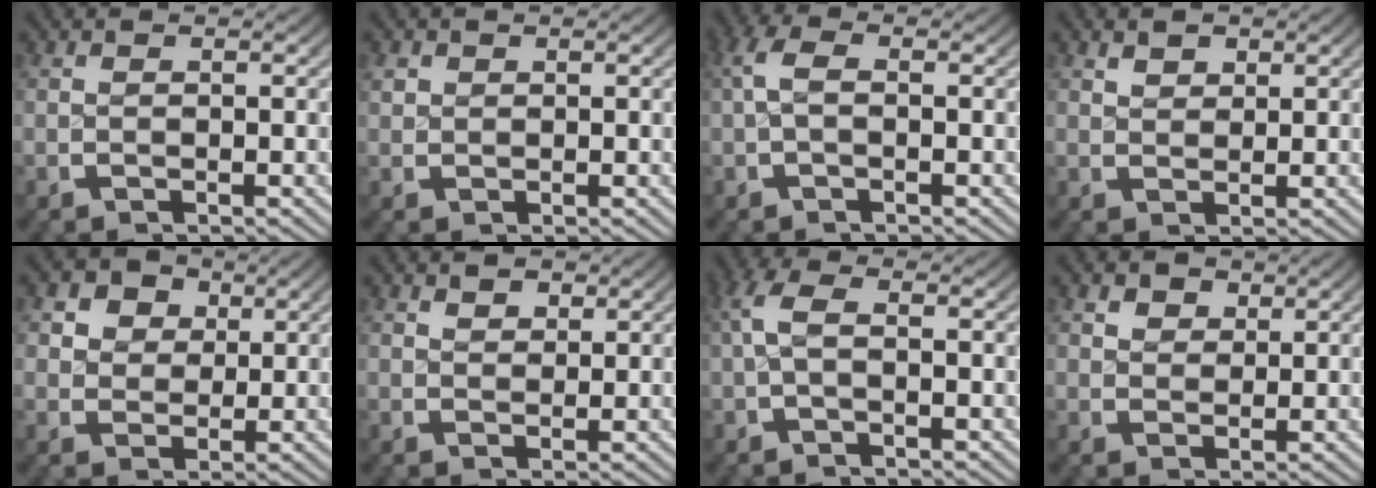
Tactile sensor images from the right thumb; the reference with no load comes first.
{"total": 1.1, "force": [0.5, 1.0, 0.1], "torque": [0.002, 0.002, 0.011]}
{"total": 2.5, "force": [0.2, 1.5, 2.0], "torque": [-0.047, 0.007, 0.001]}
{"total": 1.8, "force": [1.3, 1.1, 0.6], "torque": [0.001, -0.004, 0.026]}
{"total": 4.7, "force": [1.4, 4.0, 1.9], "torque": [-0.034, -0.011, 0.023]}
{"total": 1.7, "force": [1.3, 1.0, 0.6], "torque": [0.002, -0.004, 0.024]}
{"total": 2.9, "force": [0.2, 1.6, 2.4], "torque": [-0.055, 0.007, 0.001]}
{"total": 2.4, "force": [1.5, 1.7, 0.8], "torque": [-0.002, -0.003, 0.025]}